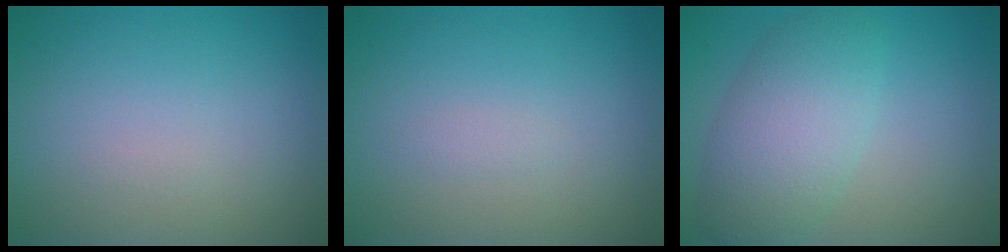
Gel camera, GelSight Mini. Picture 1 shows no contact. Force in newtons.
{"total": 0.6, "press": 0.6, "slide": 0.1}
{"total": 4.3, "press": 4.3, "slide": 0.2}